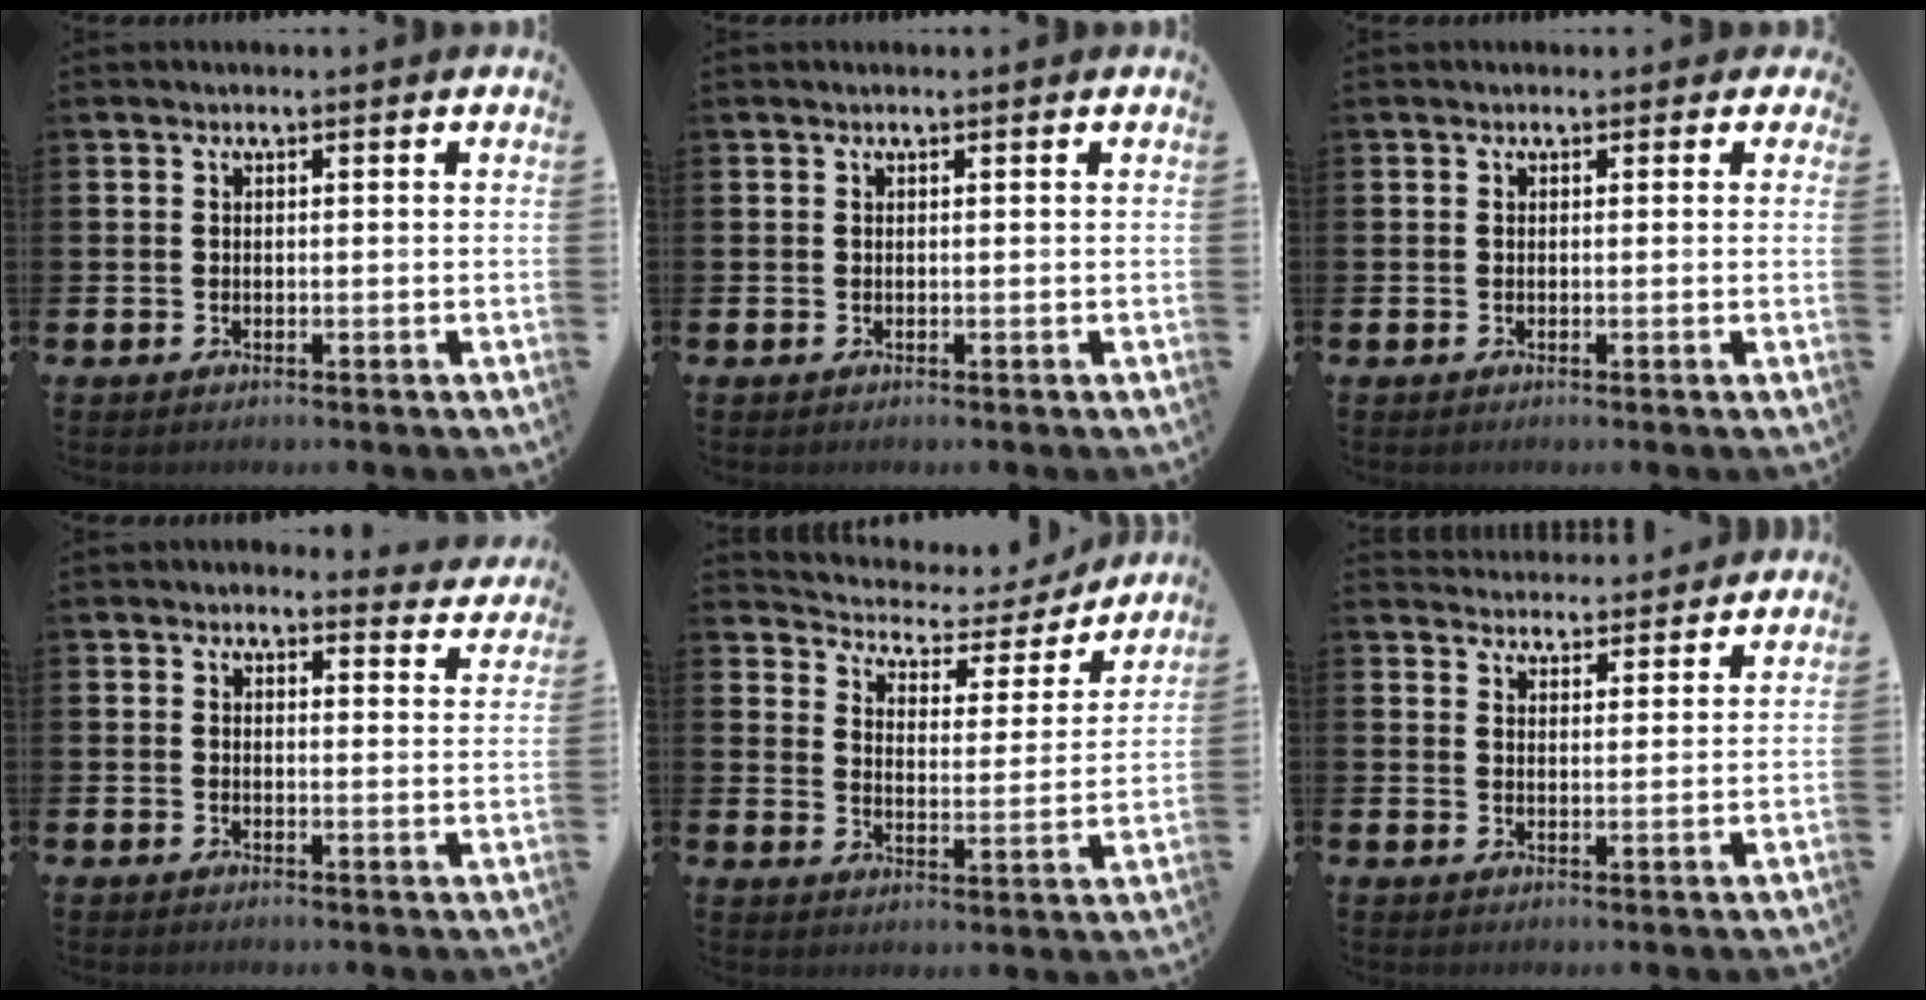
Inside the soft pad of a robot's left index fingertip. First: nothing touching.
{"total": 0.0}
{"total": 0.7, "force": [0.1, 0.6, 0.2], "torque": [0.000, 0.010, -0.002]}
{"total": 2.8, "force": [2.7, 0.8, 0.2], "torque": [-0.003, -0.014, 0.045]}
{"total": 4.3, "force": [3.8, 1.9, 0.7], "torque": [-0.043, -0.030, 0.055]}
{"total": 4.0, "force": [4.0, 0.7, -0.3], "torque": [-0.003, -0.026, 0.072]}